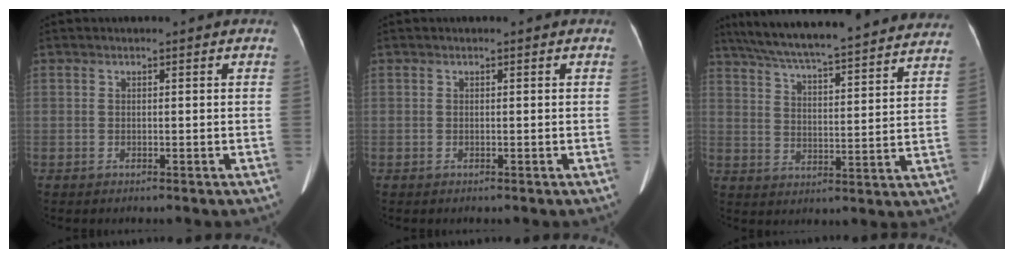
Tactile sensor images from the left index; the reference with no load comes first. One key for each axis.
{"total": 0.0}
{"total": 31.3, "fx": 28.1, "fy": 3.2, "fz": 13.4, "tx": -0.224, "ty": -0.023, "tz": 0.364}